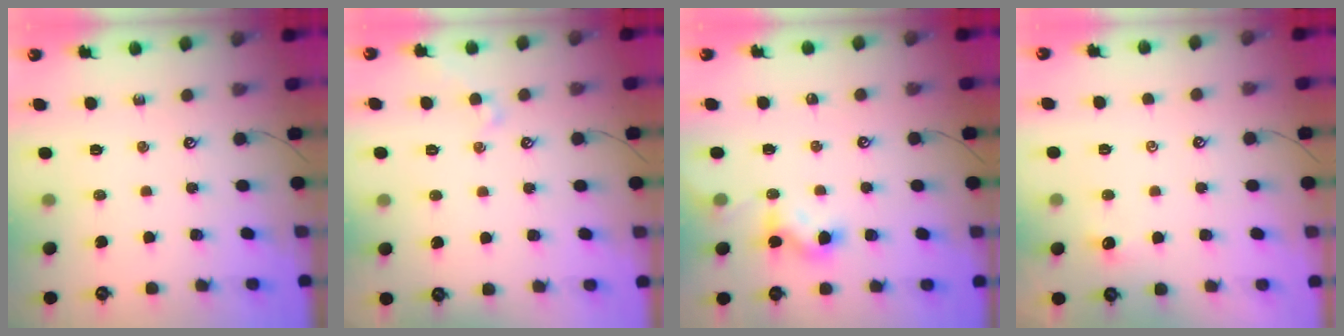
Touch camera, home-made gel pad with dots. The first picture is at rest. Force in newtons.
{"total": 2.0, "press": 2.0, "slide": 0.4}
{"total": 3.2, "press": 3.2, "slide": 0.4}
{"total": 1.0, "press": 0.9, "slide": 0.5}